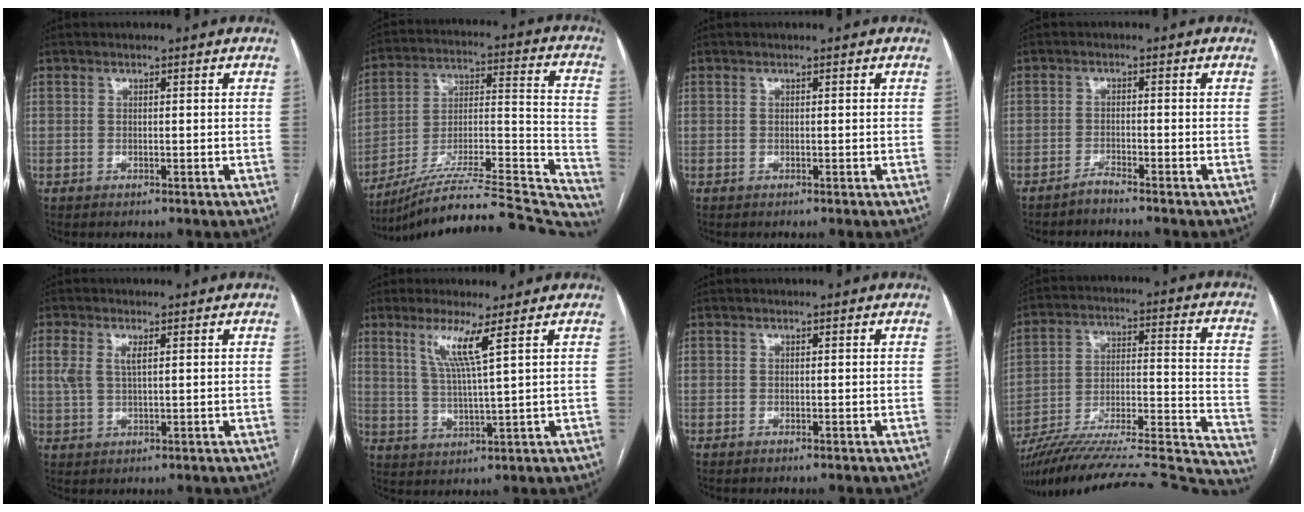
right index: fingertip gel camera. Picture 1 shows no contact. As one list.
[{"total": 33.9, "force": [-30.9, 2.0, 13.6], "torque": [-0.133, -0.005, -0.446]}, {"total": 0.0}, {"total": 1.8, "force": [-1.7, -0.6, 0.3], "torque": [-0.007, -0.002, -0.035]}, {"total": 3.7, "force": [1.3, 1.4, 3.2], "torque": [-0.080, 0.013, 0.032]}, {"total": 6.0, "force": [3.1, -1.0, 5.1], "torque": [-0.102, -0.009, 0.062]}, {"total": 0.0}, {"total": 34.9, "force": [-31.9, 2.8, 13.9], "torque": [-0.145, -0.013, -0.448]}]